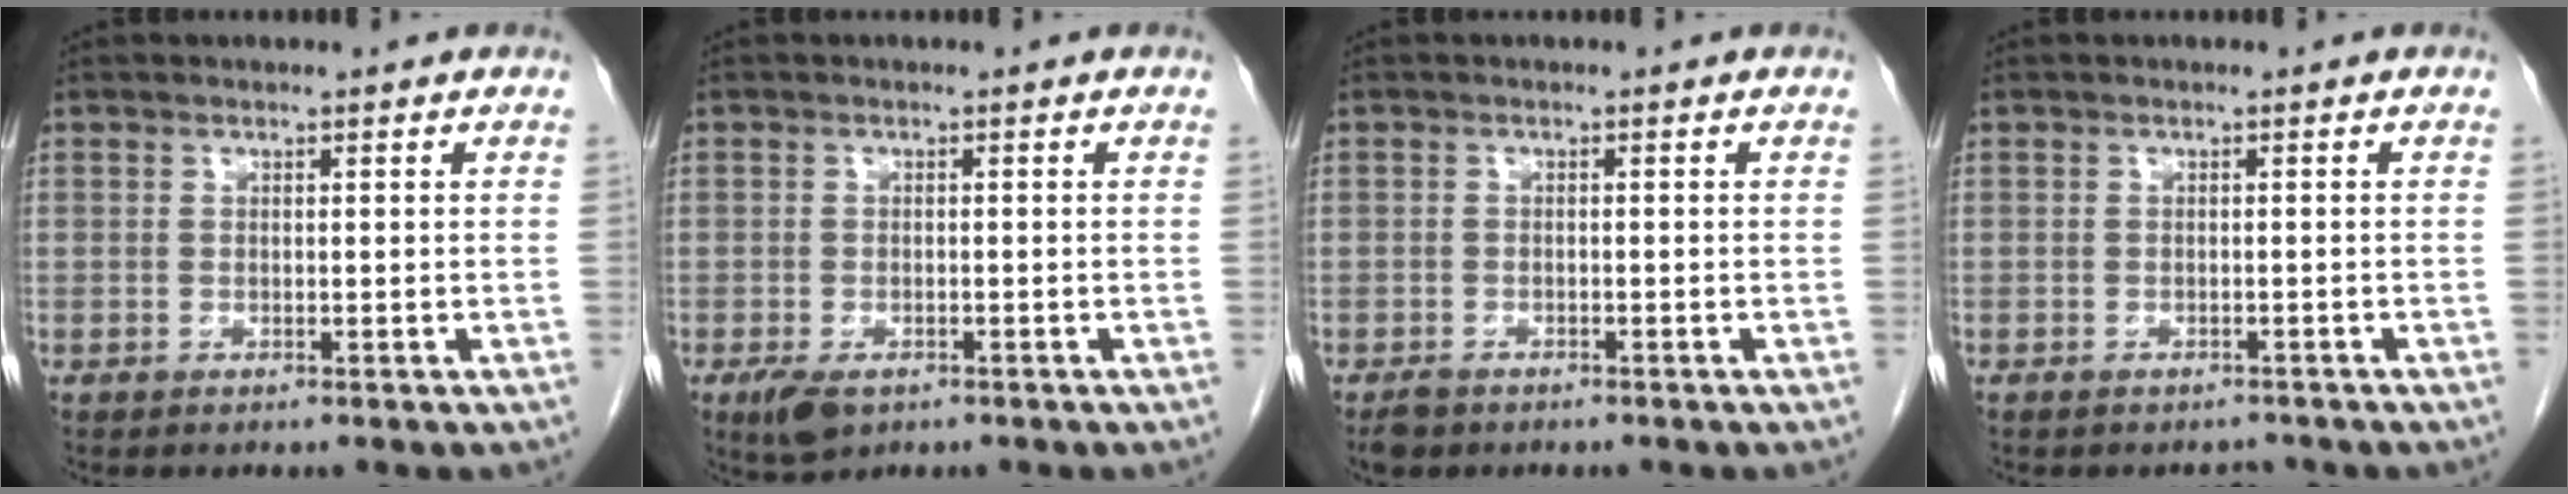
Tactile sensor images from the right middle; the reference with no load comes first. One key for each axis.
{"total": 3.7, "fx": -2.1, "fy": 1.8, "fz": 2.5, "tx": -0.052, "ty": -0.007, "tz": -0.028}
{"total": 2.1, "fx": -1.6, "fy": 1.1, "fz": 0.8, "tx": -0.022, "ty": -0.002, "tz": -0.022}
{"total": 2.4, "fx": -2.2, "fy": 0.9, "fz": 0.2, "tx": 0.001, "ty": -0.002, "tz": -0.030}